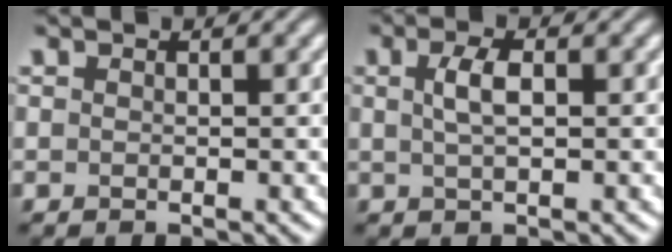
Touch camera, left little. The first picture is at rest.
{"total": 2.3, "force": [0.5, 0.8, 2.1], "torque": [-0.043, 0.006, 0.008]}